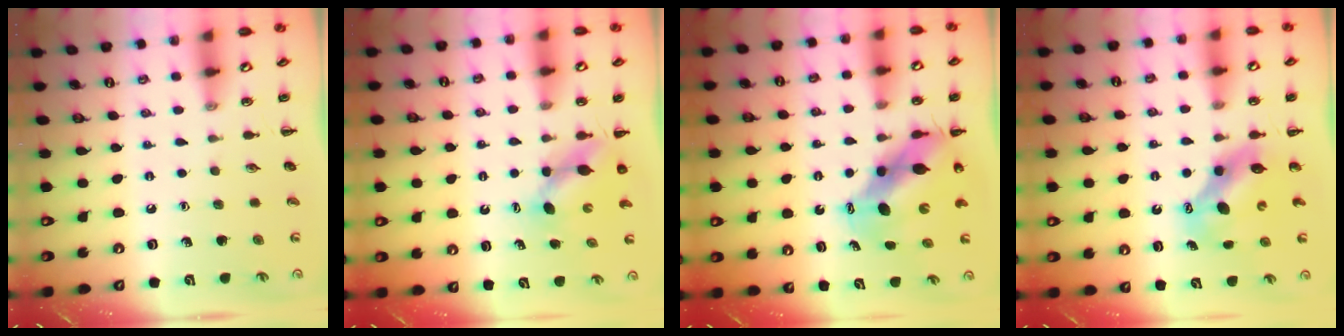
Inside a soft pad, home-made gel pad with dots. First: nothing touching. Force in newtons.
{"total": 4.6, "press": 4.6, "slide": 0.3}
{"total": 9.8, "press": 9.5, "slide": 2.5}
{"total": 7.1, "press": 7.0, "slide": 1.2}